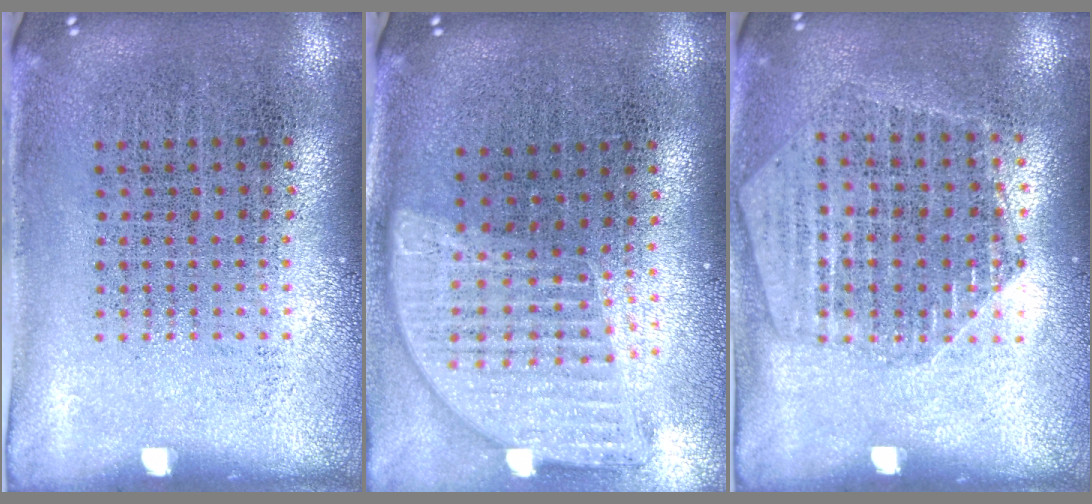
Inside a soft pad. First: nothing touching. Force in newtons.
{"total": 1.6, "press": 1.4, "slide": 0.8}
{"total": 1.6, "press": 1.6, "slide": 0.2}